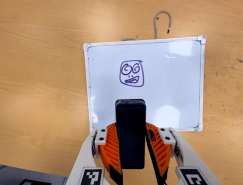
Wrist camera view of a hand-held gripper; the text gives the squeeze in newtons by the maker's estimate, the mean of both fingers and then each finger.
{"total": 8.0, "left": 6.7, "right": 9.3}